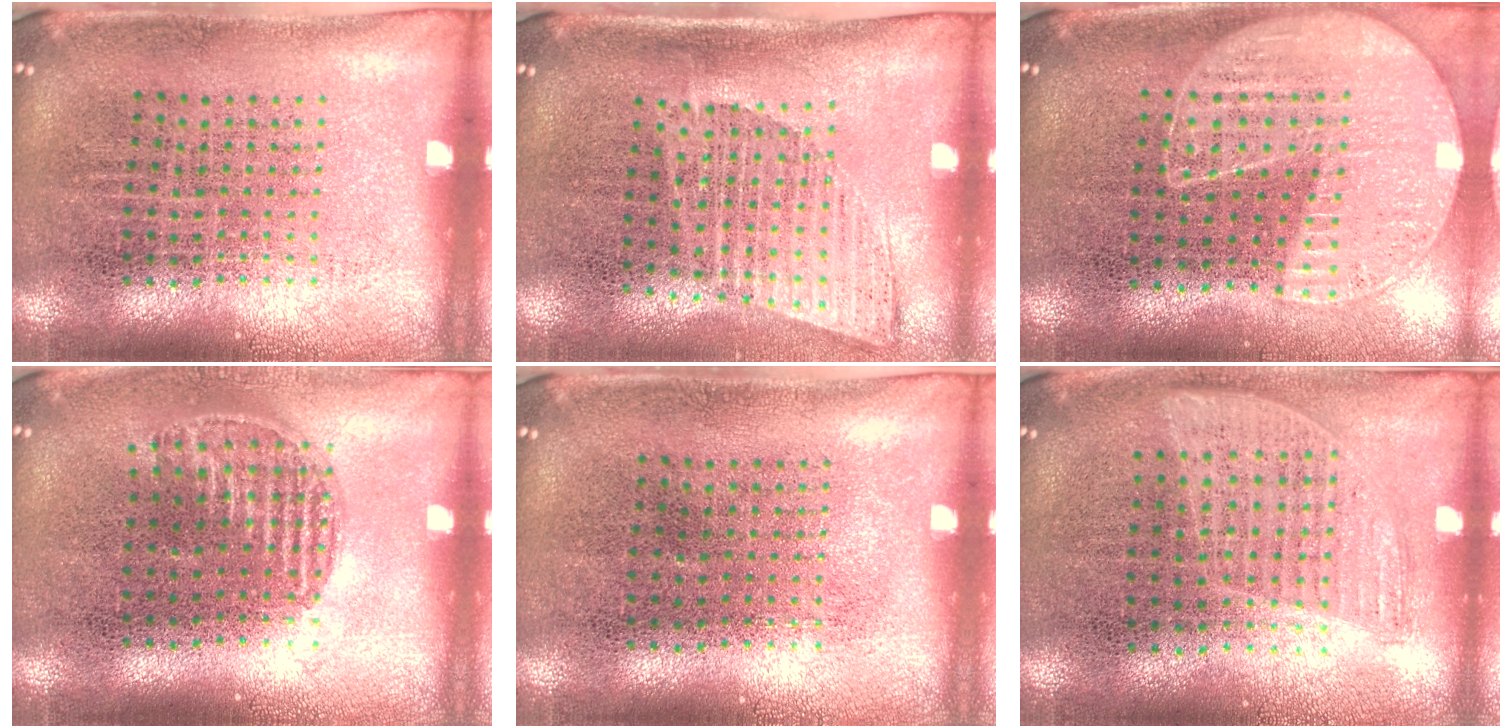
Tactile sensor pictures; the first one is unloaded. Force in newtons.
{"total": 1.2, "press": 1.0, "slide": 0.7}
{"total": 1.2, "press": 1.1, "slide": 0.2}
{"total": 0.9, "press": 0.8, "slide": 0.5}
{"total": 0.0}
{"total": 0.9, "press": 0.8, "slide": 0.4}